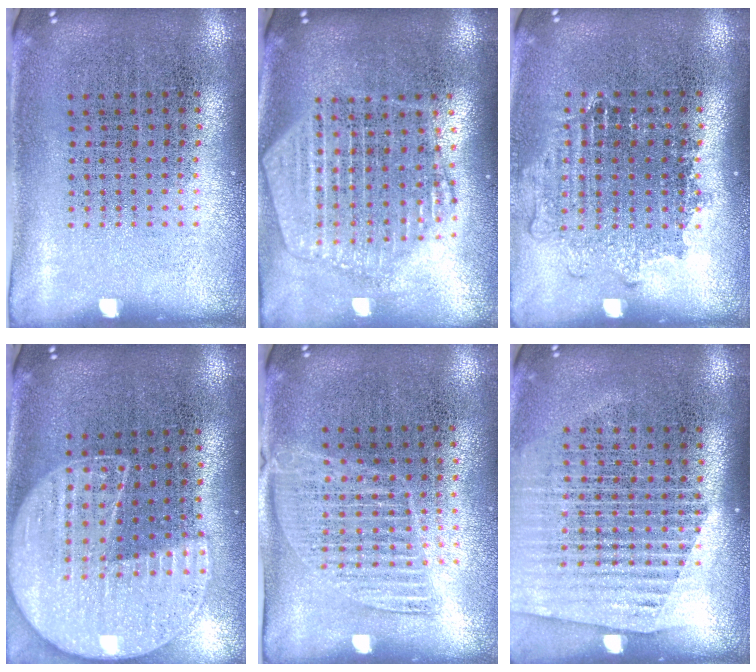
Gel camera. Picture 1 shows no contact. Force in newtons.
{"total": 2.3, "press": 2.1, "slide": 1.1}
{"total": 1.1, "press": 1.1, "slide": 0.4}
{"total": 1.5, "press": 1.5, "slide": 0.3}
{"total": 1.3, "press": 1.1, "slide": 0.6}
{"total": 1.5, "press": 1.4, "slide": 0.5}